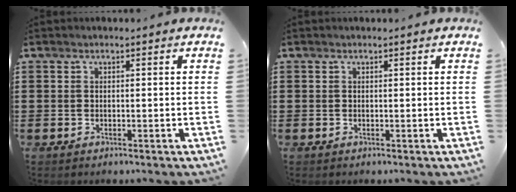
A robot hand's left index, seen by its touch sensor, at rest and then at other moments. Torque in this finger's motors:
{"motor_torque": [-0.46, 0.36, -0.21, -0.09]}